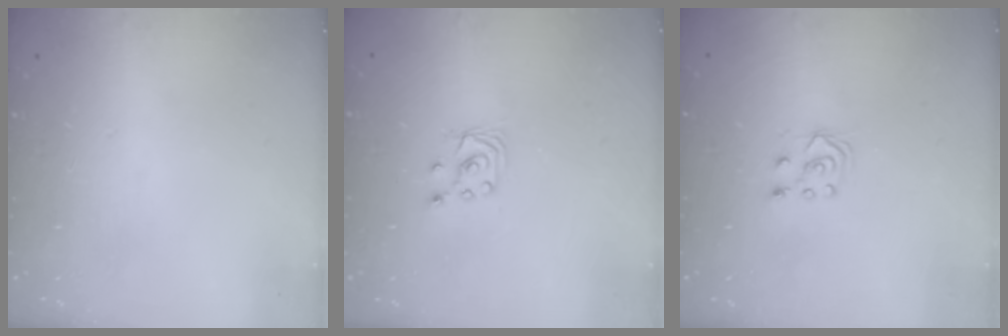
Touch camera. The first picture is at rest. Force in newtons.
{"total": 2.4, "press": 2.4, "slide": 0.2}
{"total": 3.9, "press": 3.8, "slide": 0.7}